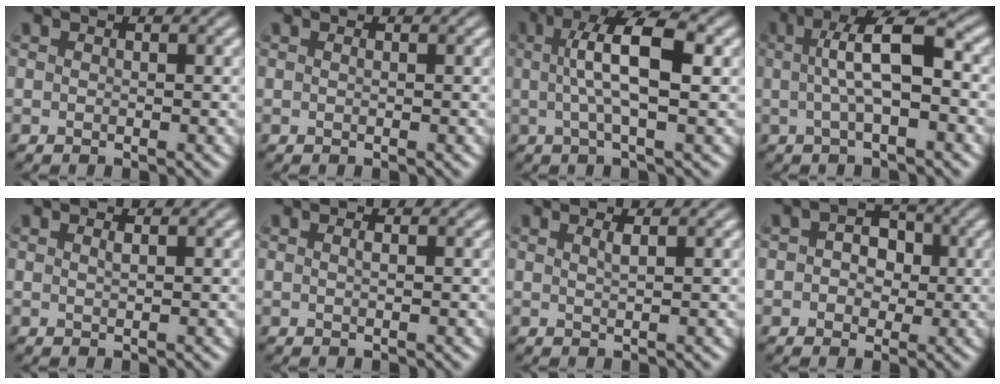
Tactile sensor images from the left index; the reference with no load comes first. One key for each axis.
{"total": 0.0}
{"total": 6.9, "fx": 1.0, "fy": 1.8, "fz": 6.5, "tx": -0.111, "ty": 0.010, "tz": 0.012}
{"total": 6.3, "fx": 0.5, "fy": 1.8, "fz": 6.0, "tx": -0.099, "ty": 0.014, "tz": 0.003}
{"total": 0.7, "fx": 0.3, "fy": 0.2, "fz": 0.6, "tx": -0.006, "ty": 0.003, "tz": 0.003}
{"total": 0.7, "fx": 0.1, "fy": 0.2, "fz": 0.6, "tx": -0.010, "ty": 0.005, "tz": 0.001}
{"total": 1.1, "fx": 0.5, "fy": 0.3, "fz": 0.9, "tx": -0.010, "ty": 0.001, "tz": 0.006}
{"total": 3.4, "fx": 0.3, "fy": 2.7, "fz": 2.1, "tx": -0.018, "ty": 0.005, "tz": -0.011}